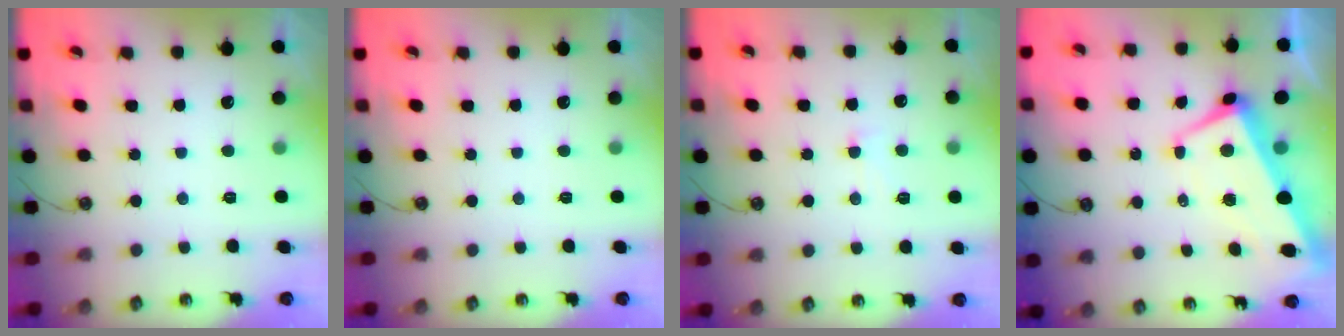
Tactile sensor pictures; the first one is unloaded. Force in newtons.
{"total": 0.0}
{"total": 0.8, "press": 0.7, "slide": 0.5}
{"total": 1.6, "press": 0.9, "slide": 1.3}